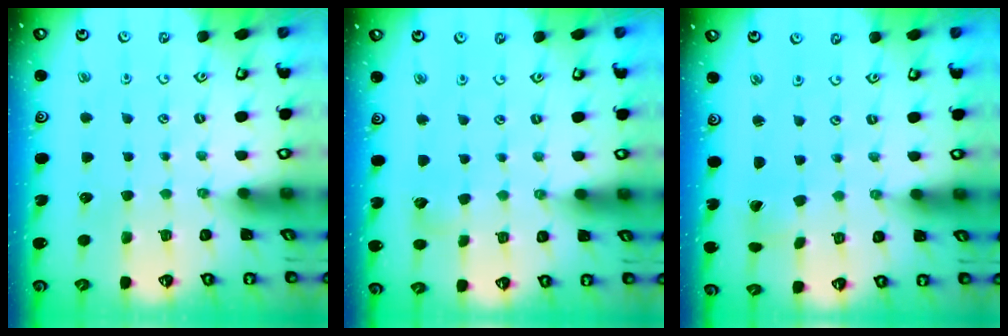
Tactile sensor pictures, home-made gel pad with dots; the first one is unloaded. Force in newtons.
{"total": 3.6, "press": 3.6, "slide": 0.3}
{"total": 1.0, "press": 0.9, "slide": 0.4}